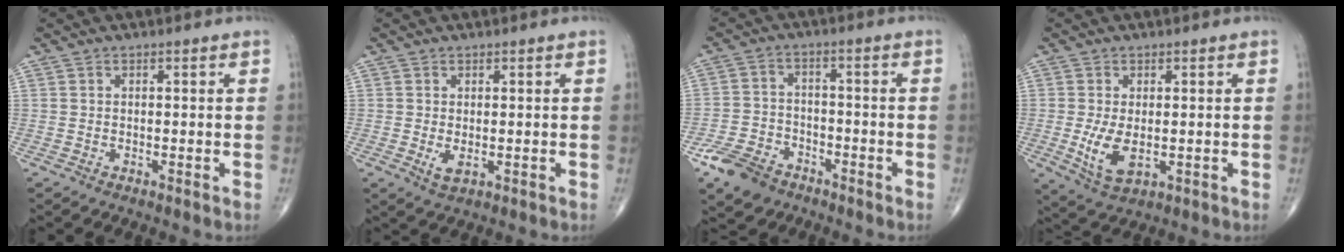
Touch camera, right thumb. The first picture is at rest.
{"total": 2.3, "force": [-0.3, 1.2, 1.9], "torque": [-0.033, -0.006, 0.002]}
{"total": 8.6, "force": [-5.7, 5.5, 3.3], "torque": [-0.055, 0.025, -0.107]}
{"total": 6.4, "force": [-0.7, 3.4, 5.4], "torque": [-0.105, -0.015, -0.004]}